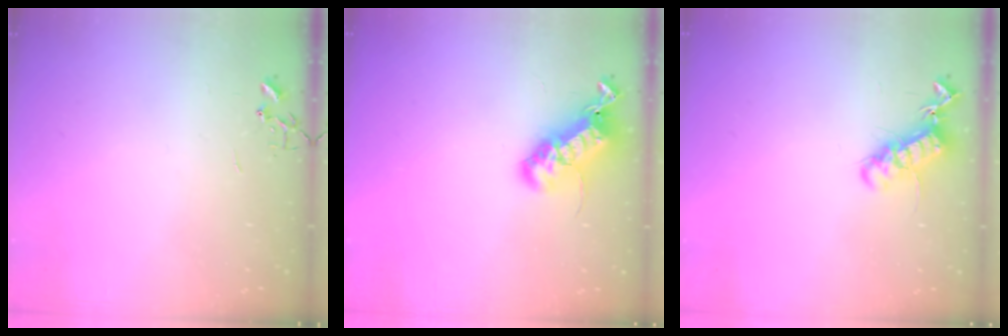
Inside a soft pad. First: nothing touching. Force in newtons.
{"total": 21.0, "press": 21.0, "slide": 0.4}
{"total": 13.3, "press": 13.3, "slide": 0.9}